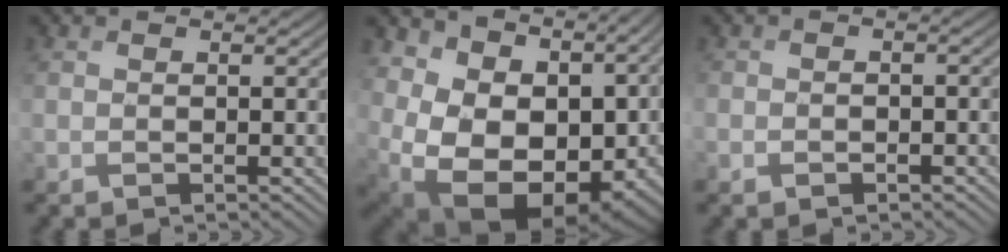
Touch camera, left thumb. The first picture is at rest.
{"total": 18.2, "force": [0.6, 13.0, 12.8], "torque": [-0.247, -0.046, 0.086]}
{"total": 1.4, "force": [-0.9, 1.0, 0.4], "torque": [-0.004, -0.005, -0.016]}